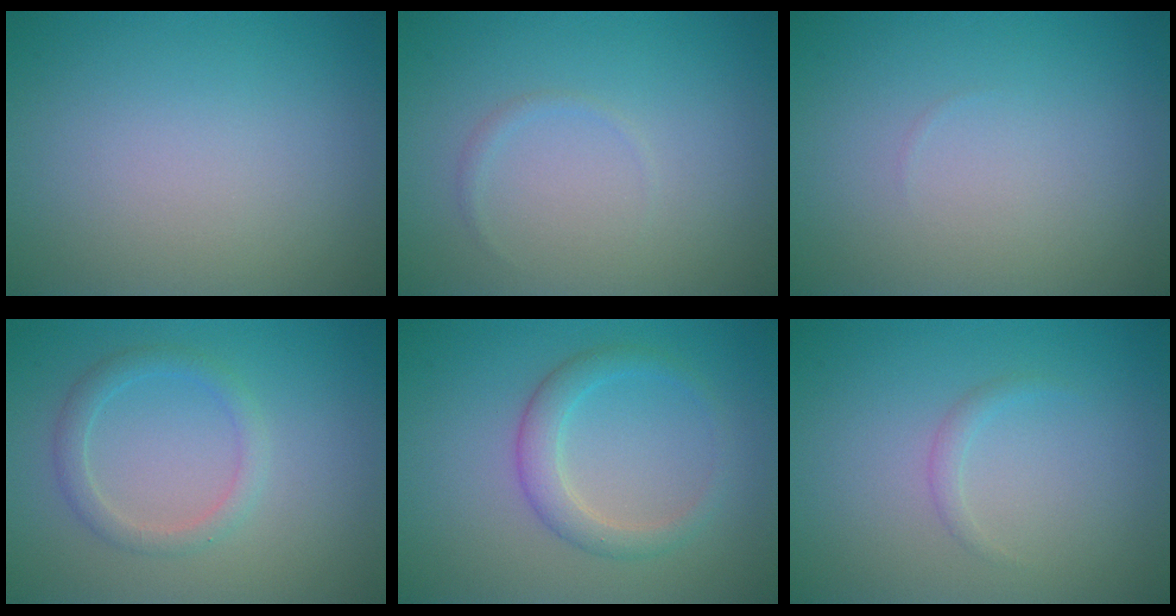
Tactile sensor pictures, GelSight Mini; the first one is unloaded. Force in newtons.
{"total": 0.6, "press": 0.6, "slide": 0.1}
{"total": 0.0}
{"total": 2.0, "press": 2.0, "slide": 0.1}
{"total": 2.7, "press": 2.7, "slide": 0.1}
{"total": 0.9, "press": 0.9, "slide": 0.0}